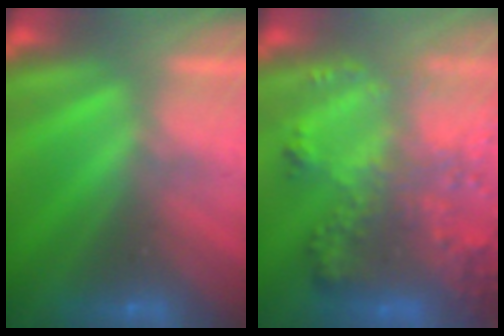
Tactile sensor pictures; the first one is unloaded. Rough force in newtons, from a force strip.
{"total": 6.6}